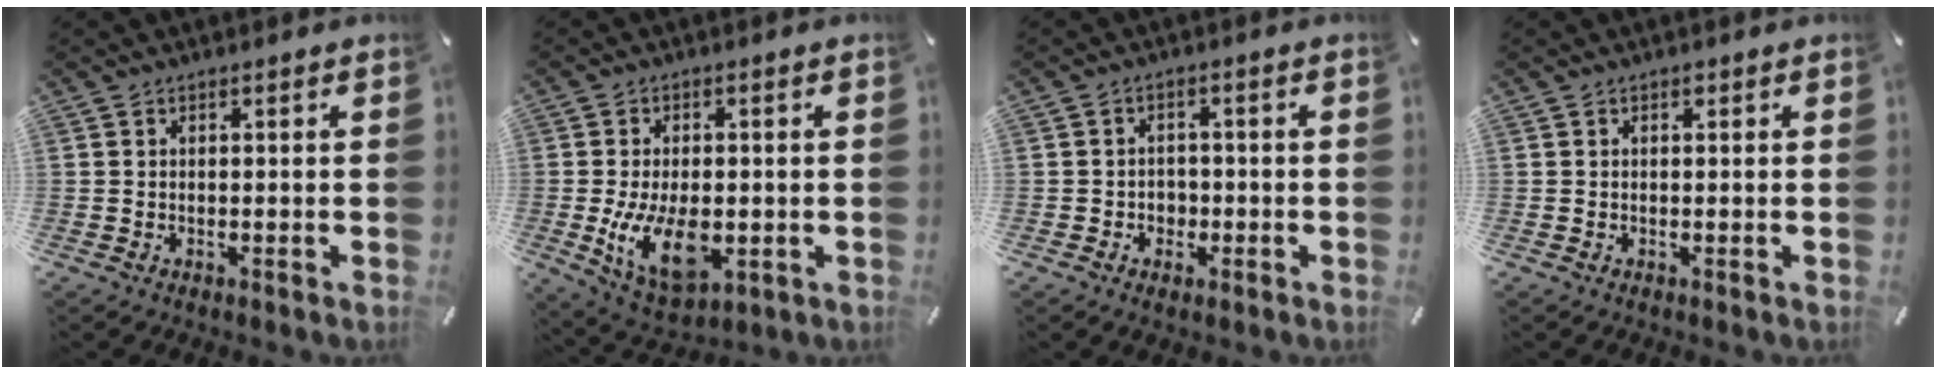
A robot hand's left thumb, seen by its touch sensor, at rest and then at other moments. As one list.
[{"total": 13.0, "force": [-2.1, 7.6, 10.4], "torque": [-0.200, -0.017, -0.035]}, {"total": 3.0, "force": [-0.9, 2.8, 0.8], "torque": [-0.007, 0.002, -0.021]}, {"total": 0.6, "force": [0.3, 0.5, 0.3], "torque": [-0.006, 0.001, 0.005]}]